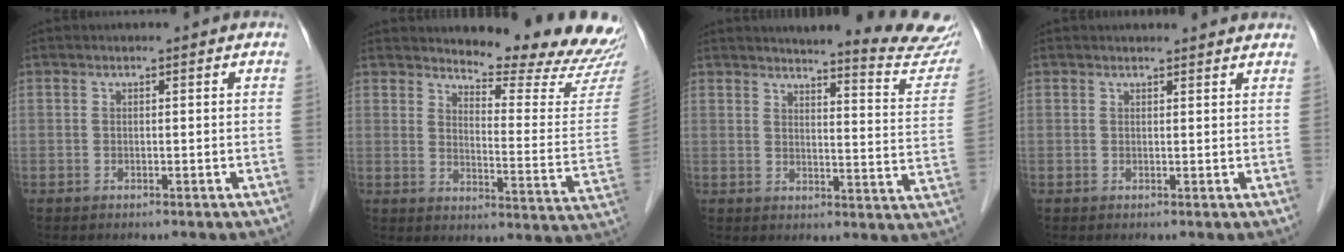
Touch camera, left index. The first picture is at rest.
{"total": 17.4, "force": [16.7, 1.3, 4.8], "torque": [-0.055, -0.117, 0.185]}
{"total": 15.9, "force": [15.4, -0.4, 3.9], "torque": [-0.046, -0.108, 0.161]}
{"total": 5.0, "force": [4.9, 0.8, 1.0], "torque": [-0.010, 0.010, 0.044]}